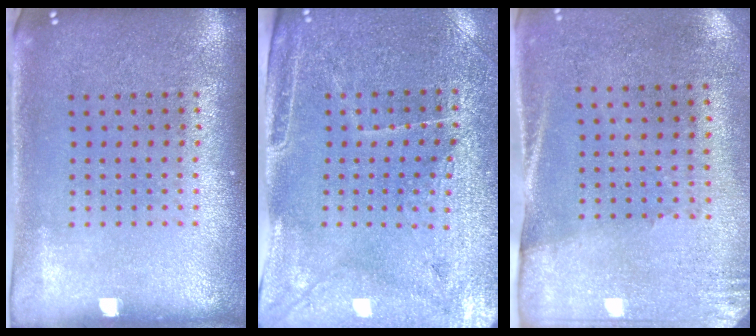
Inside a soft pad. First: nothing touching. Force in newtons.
{"total": 3.3, "press": 3.1, "slide": 1.0}
{"total": 2.7, "press": 2.3, "slide": 1.4}